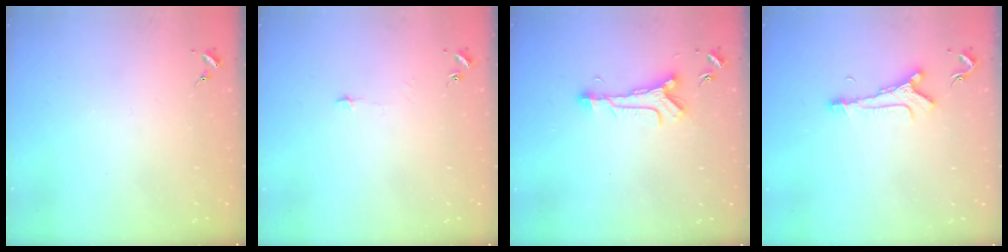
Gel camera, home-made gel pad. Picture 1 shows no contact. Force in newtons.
{"total": 2.7, "press": 2.6, "slide": 0.3}
{"total": 8.3, "press": 8.3, "slide": 0.5}
{"total": 7.8, "press": 7.7, "slide": 0.6}